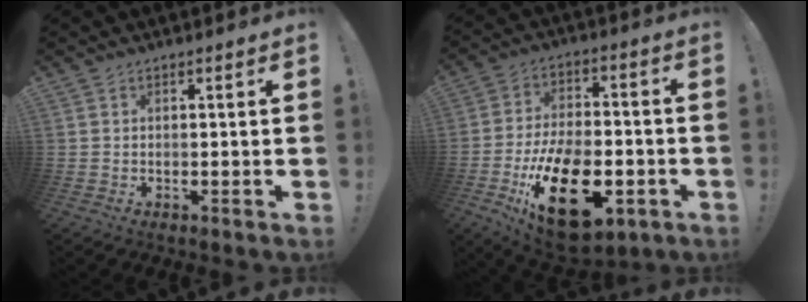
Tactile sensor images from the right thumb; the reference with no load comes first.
{"total": 24.1, "force": [-9.4, 13.3, 17.8], "torque": [-0.296, 0.055, -0.143]}